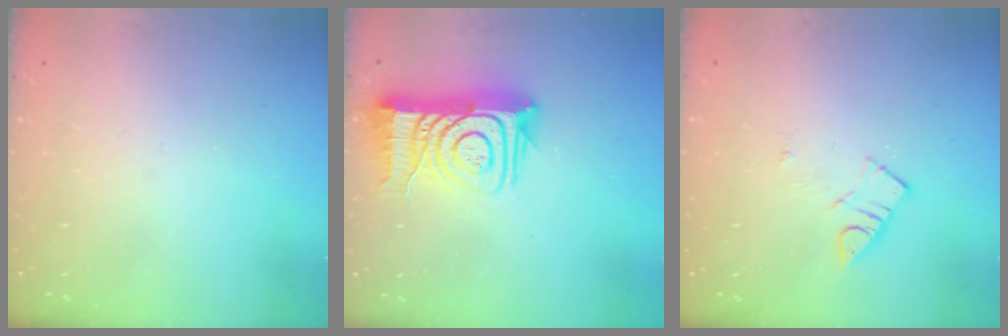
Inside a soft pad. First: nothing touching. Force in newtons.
{"total": 15.9, "press": 15.8, "slide": 1.6}
{"total": 3.8, "press": 3.7, "slide": 0.4}